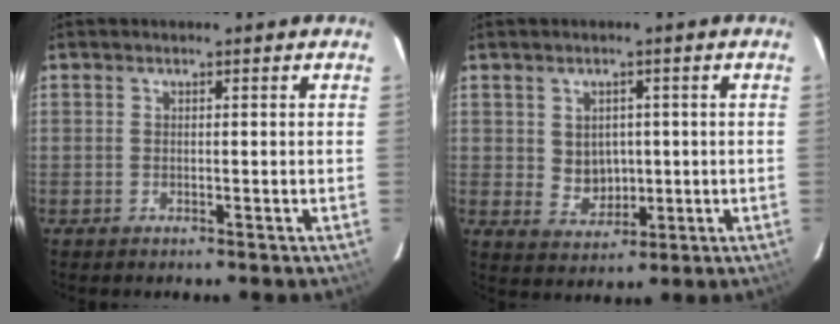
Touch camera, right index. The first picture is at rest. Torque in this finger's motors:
{"motor_torque": [0.33, 0.31, 0.04, 0.03]}